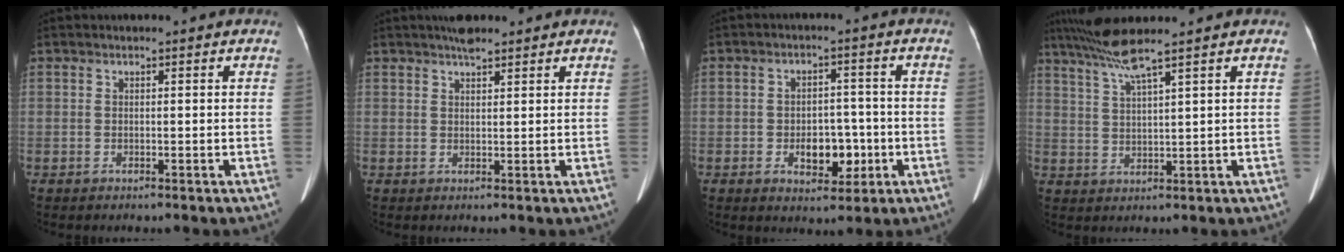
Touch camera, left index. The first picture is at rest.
{"total": 3.0, "force": [2.6, 0.7, 1.5], "torque": [-0.027, 0.013, 0.041]}
{"total": 6.1, "force": [-1.9, 3.8, 4.4], "torque": [-0.064, 0.008, -0.025]}
{"total": 5.5, "force": [4.4, -1.5, 2.9], "torque": [-0.068, 0.001, 0.092]}